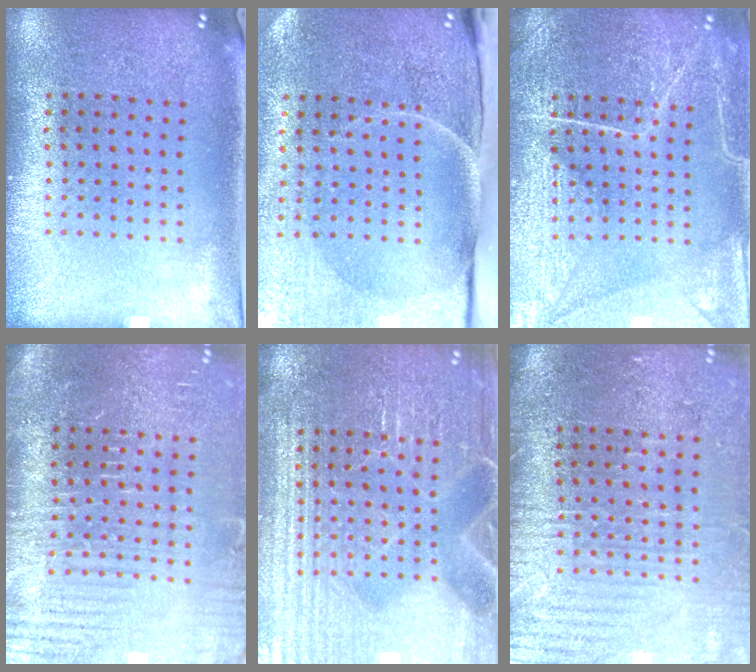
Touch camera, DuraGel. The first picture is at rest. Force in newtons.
{"total": 5.1, "press": 4.1, "slide": 3.1}
{"total": 6.2, "press": 6.2, "slide": 0.7}
{"total": 4.1, "press": 3.8, "slide": 1.4}
{"total": 4.5, "press": 4.5, "slide": 0.5}
{"total": 3.6, "press": 3.4, "slide": 1.4}